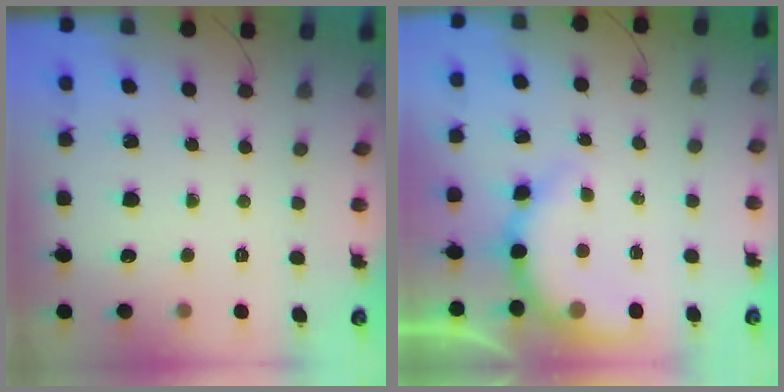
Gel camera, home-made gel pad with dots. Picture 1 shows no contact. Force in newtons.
{"total": 8.7, "press": 8.5, "slide": 1.4}